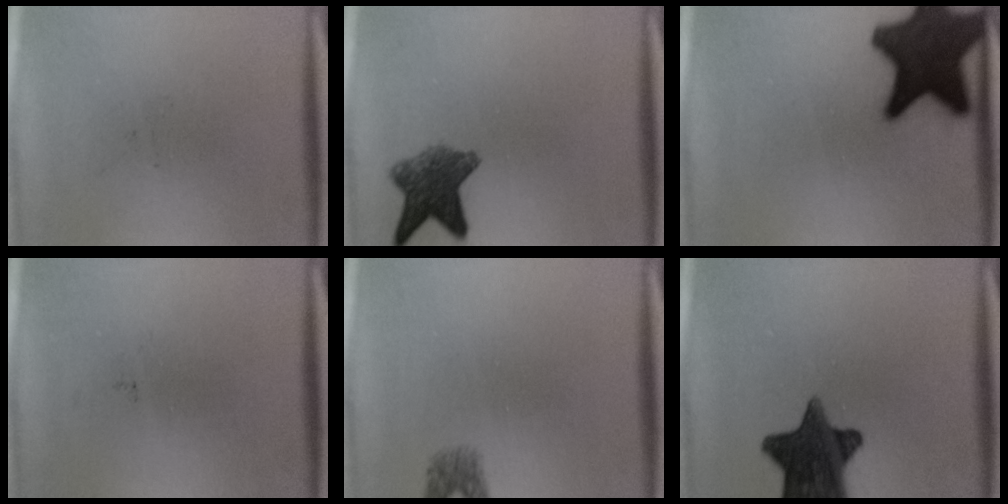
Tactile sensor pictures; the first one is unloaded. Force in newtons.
{"total": 7.4}
{"total": 17.7}
{"total": 0.0}
{"total": 1.8}
{"total": 14.3}